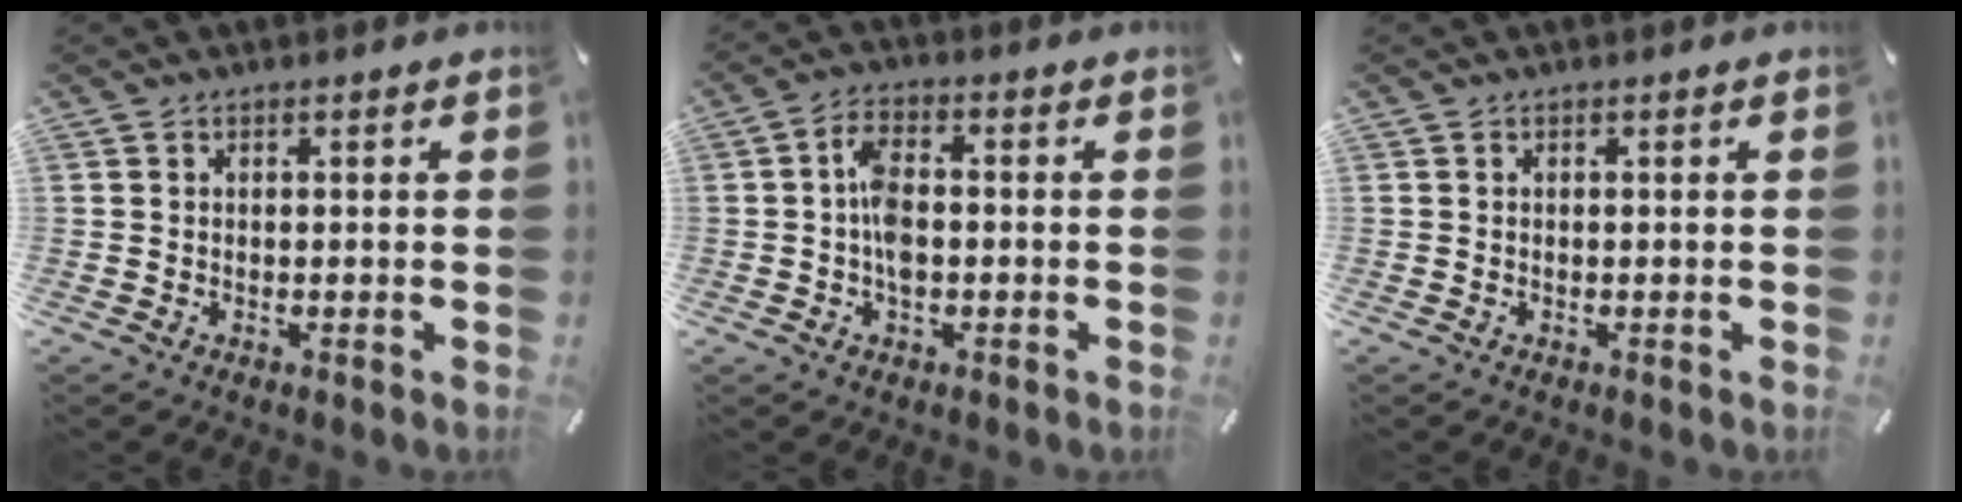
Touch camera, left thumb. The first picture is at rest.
{"total": 6.0, "force": [-0.7, 3.2, 5.1], "torque": [-0.103, 0.006, -0.014]}
{"total": 0.0}